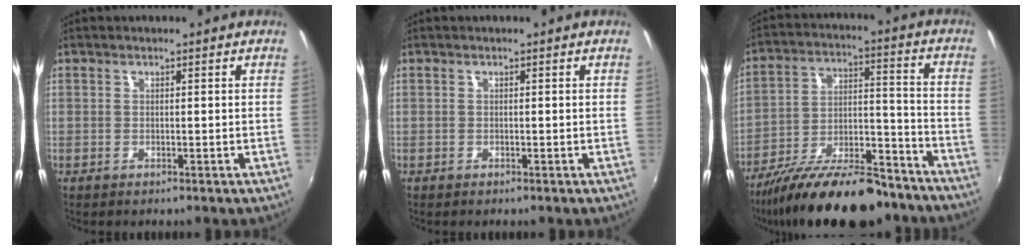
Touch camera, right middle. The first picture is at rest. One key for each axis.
{"total": 0.0}
{"total": 22.4, "fx": -17.7, "fy": 6.6, "fz": 12.1, "tx": -0.205, "ty": -0.011, "tz": -0.268}